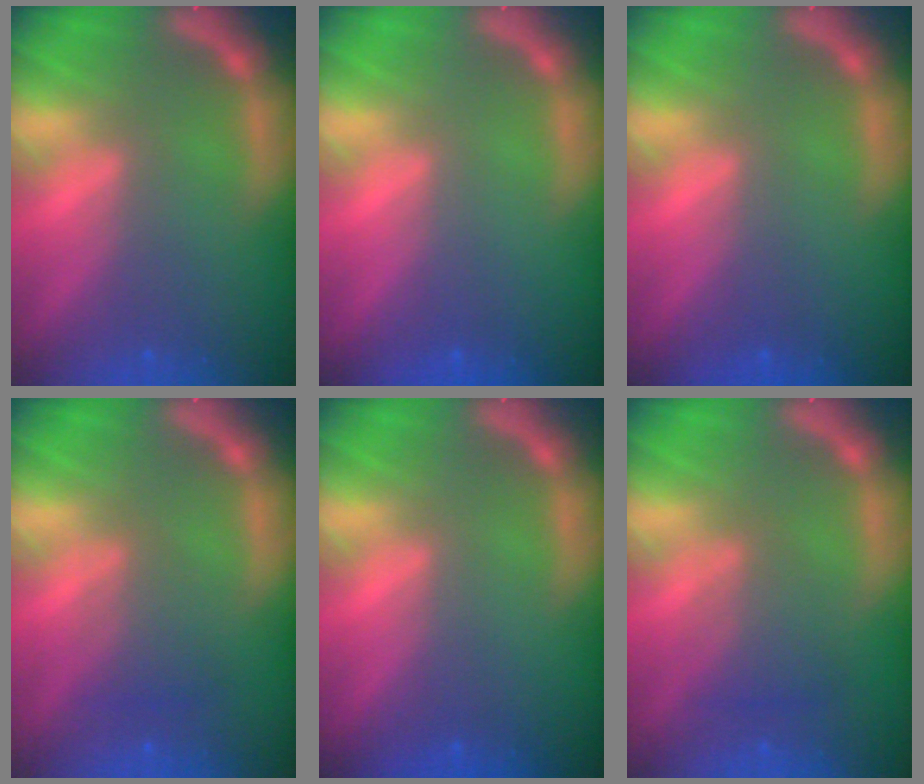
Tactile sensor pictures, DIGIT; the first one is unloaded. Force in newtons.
{"total": 0.0}
{"total": 0.0}
{"total": 2.5}
{"total": 0.0}
{"total": 3.0}